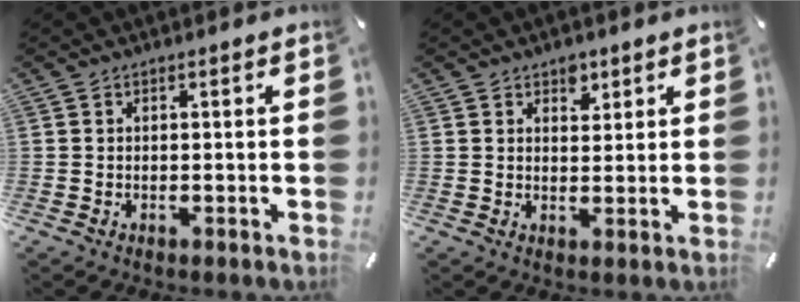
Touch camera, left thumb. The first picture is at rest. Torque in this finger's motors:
{"motor_torque": [0.33, 0.27, 0.42, -0.39, 0.00]}